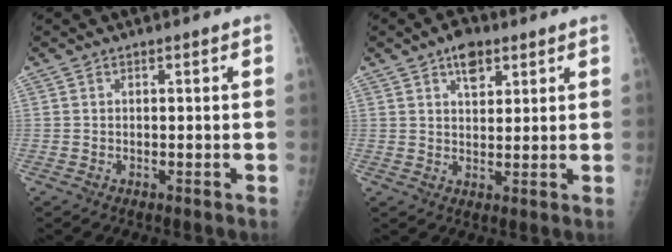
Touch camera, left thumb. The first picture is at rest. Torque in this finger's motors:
{"motor_torque": [0.82, 0.74, 0.69, -0.29, 0.12]}